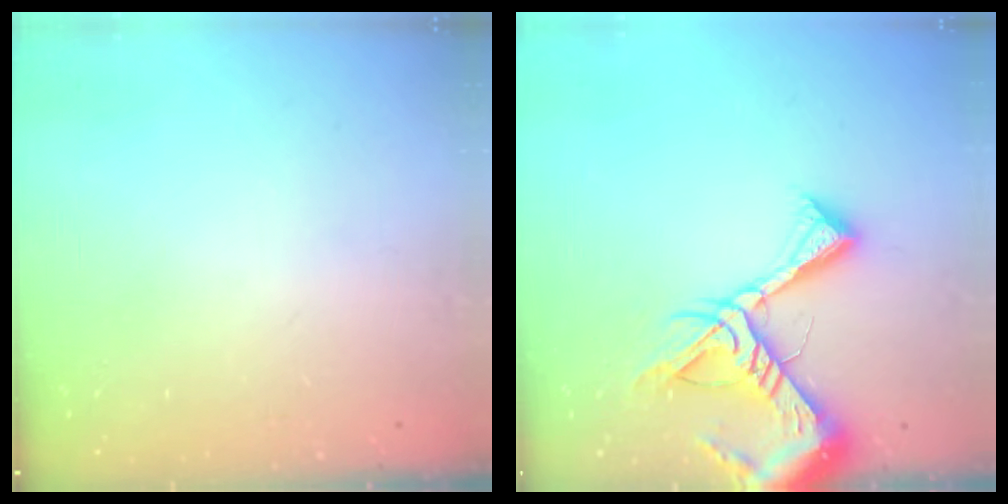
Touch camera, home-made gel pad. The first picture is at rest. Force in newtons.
{"total": 16.0, "press": 15.9, "slide": 1.6}